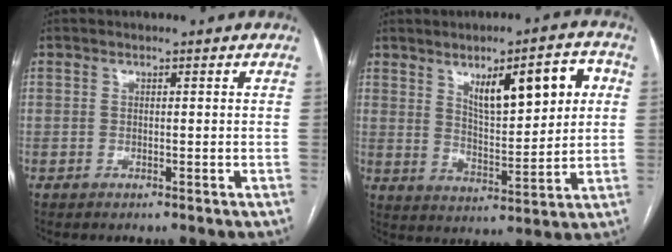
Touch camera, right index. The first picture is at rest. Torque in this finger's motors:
{"motor_torque": [0.45, 0.10, 0.32, 0.09]}